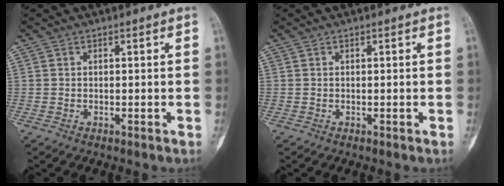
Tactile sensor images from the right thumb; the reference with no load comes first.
{"total": 0.0}